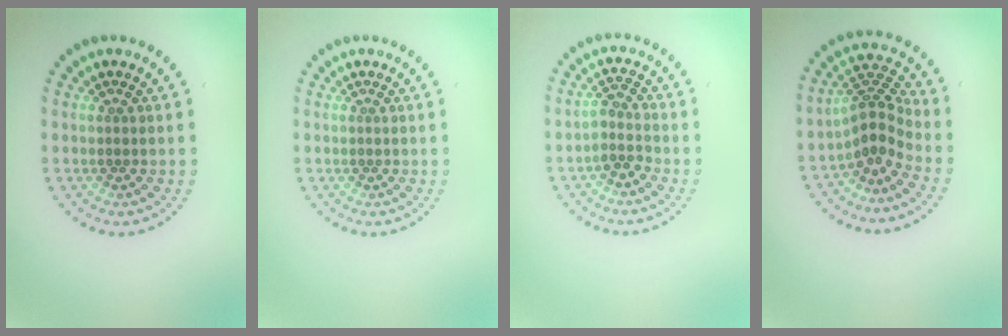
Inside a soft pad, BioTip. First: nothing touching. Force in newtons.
{"total": 0.0}
{"total": 2.0, "press": 1.5, "slide": 1.2}
{"total": 3.5, "press": 2.4, "slide": 2.5}